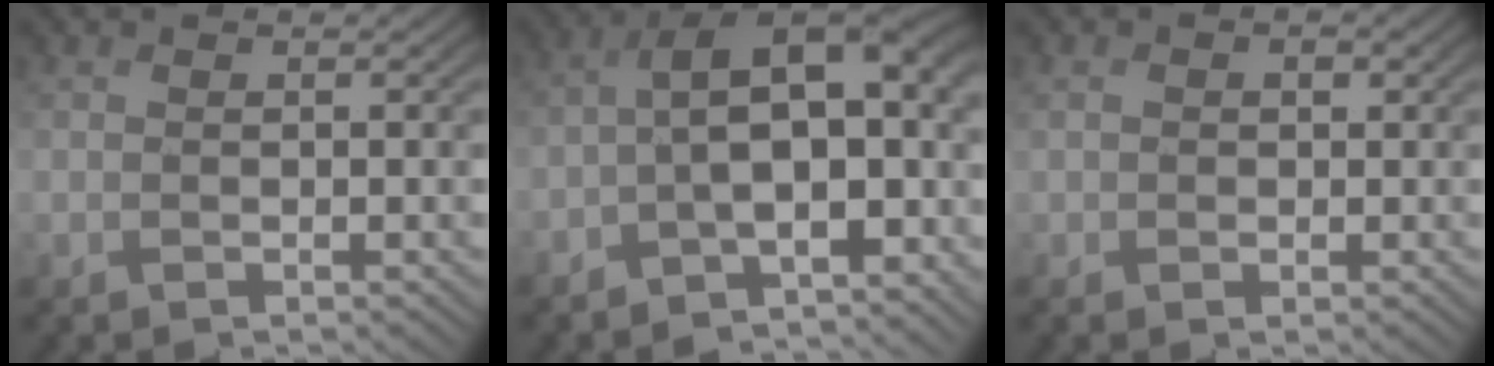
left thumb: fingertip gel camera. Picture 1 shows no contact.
{"total": 14.2, "force": [-2.7, 7.3, 12.0], "torque": [-0.182, 0.005, -0.030]}
{"total": 2.6, "force": [0.6, 2.1, 1.5], "torque": [-0.031, -0.001, 0.013]}